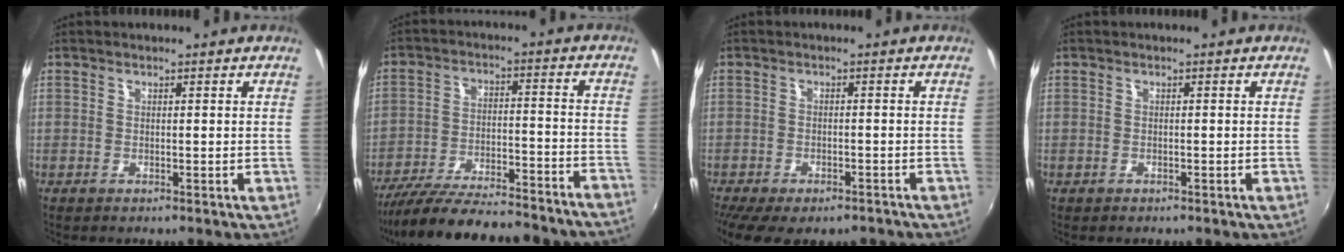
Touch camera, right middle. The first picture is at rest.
{"total": 26.3, "force": [-23.4, 3.5, 11.6], "torque": [-0.210, -0.051, -0.331]}
{"total": 10.2, "force": [-7.9, 3.8, 5.3], "torque": [-0.119, -0.038, -0.118]}
{"total": 0.6, "force": [-0.5, 0.3, 0.1], "torque": [-0.006, -0.002, -0.008]}